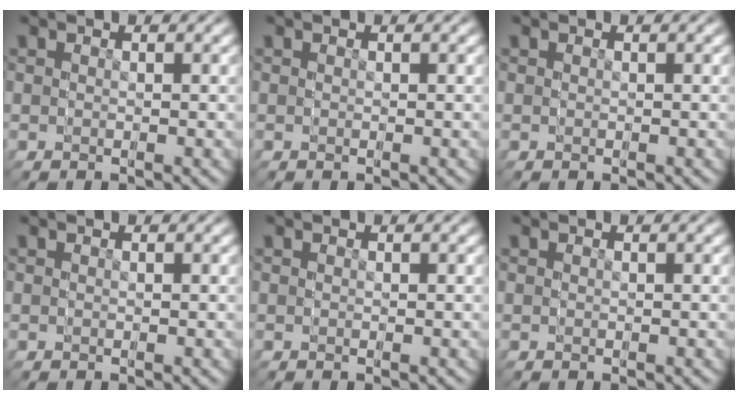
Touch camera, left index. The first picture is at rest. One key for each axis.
{"total": 0.0}
{"total": 0.0}
{"total": 0.0}
{"total": 0.0}
{"total": 0.0}